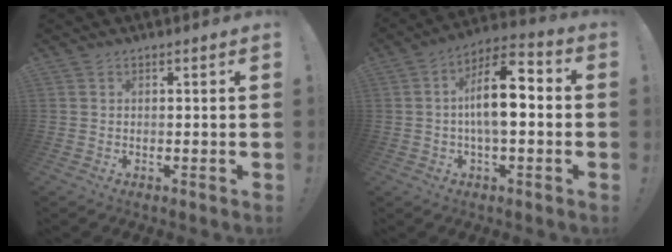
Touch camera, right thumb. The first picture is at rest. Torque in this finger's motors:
{"motor_torque": [2.12, 2.04, 1.49, -0.35, 0.08]}